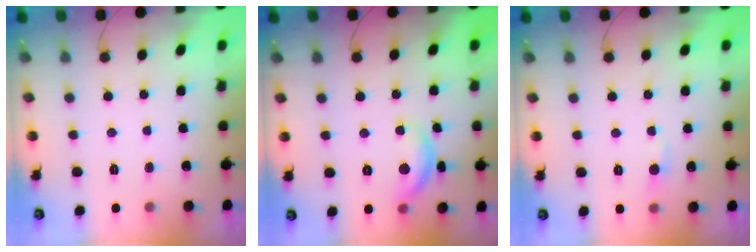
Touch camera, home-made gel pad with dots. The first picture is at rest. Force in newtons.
{"total": 10.6, "press": 10.6, "slide": 0.6}
{"total": 3.8, "press": 3.8, "slide": 0.4}